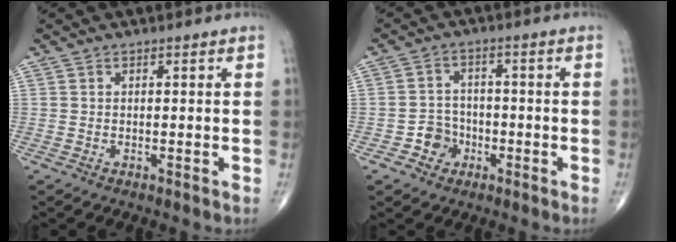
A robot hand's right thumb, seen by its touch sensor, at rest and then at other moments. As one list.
[{"total": 4.7, "force": [-2.1, 4.1, 1.0], "torque": [0.013, 0.019, -0.038]}]